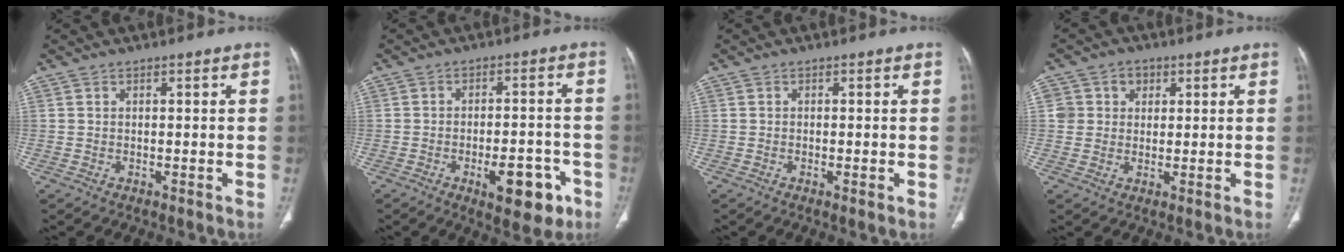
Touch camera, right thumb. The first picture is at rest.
{"total": 10.1, "force": [-4.6, 4.4, 7.9], "torque": [-0.091, 0.023, -0.057]}
{"total": 1.2, "force": [-0.3, 0.2, 1.1], "torque": [-0.024, -0.004, -0.006]}
{"total": 4.7, "force": [1.4, 4.4, 0.8], "torque": [0.017, 0.001, 0.020]}